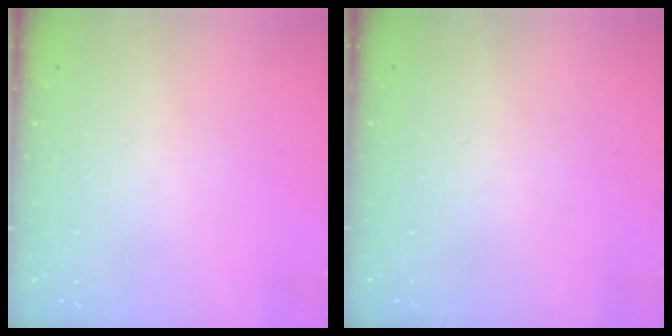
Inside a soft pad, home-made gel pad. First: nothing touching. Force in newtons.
{"total": 0.0}